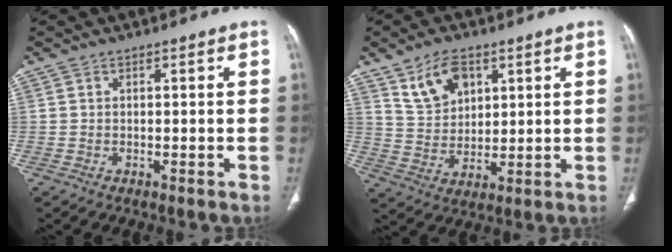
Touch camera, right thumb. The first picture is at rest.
{"total": 9.0, "force": [4.9, 5.6, 5.1], "torque": [-0.072, -0.022, 0.100]}